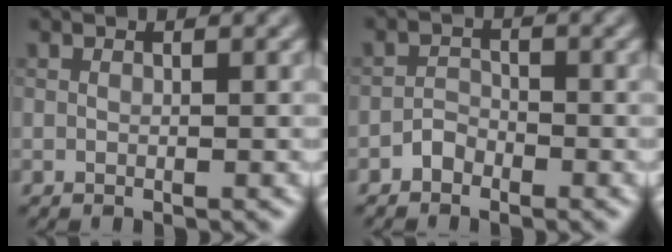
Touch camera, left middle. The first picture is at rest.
{"total": 1.3, "force": [-1.0, 0.8, 0.2], "torque": [-0.003, 0.010, -0.021]}